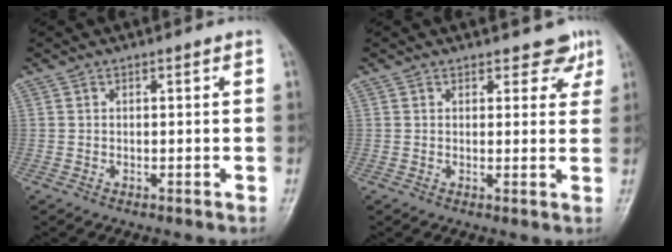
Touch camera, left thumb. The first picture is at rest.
{"total": 3.7, "force": [2.7, 2.1, 1.3], "torque": [0.012, -0.015, 0.029]}